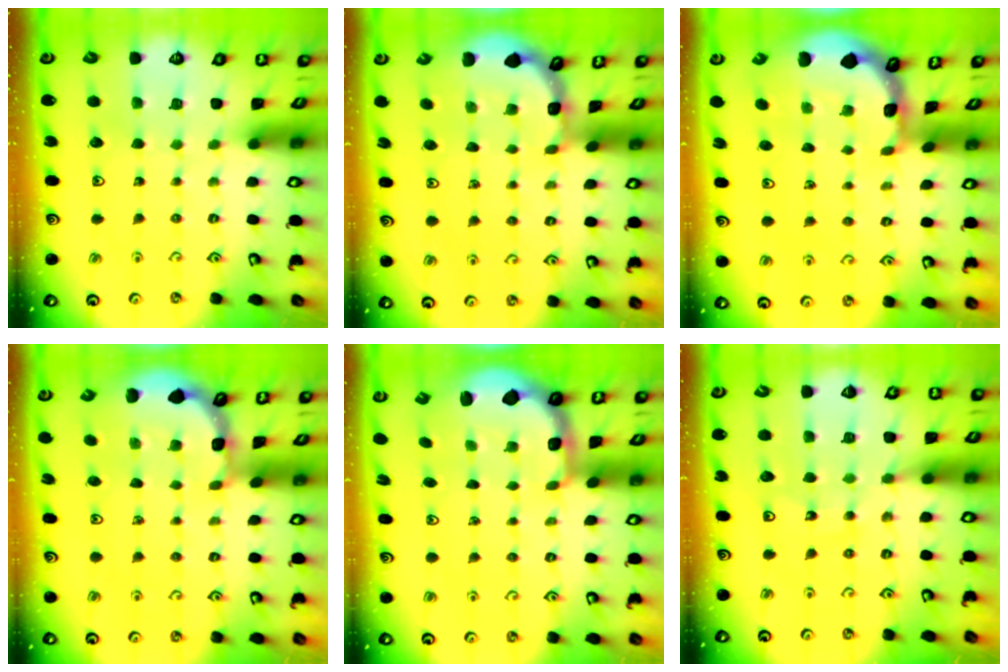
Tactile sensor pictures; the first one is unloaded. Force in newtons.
{"total": 1.7, "press": 1.7, "slide": 0.1}
{"total": 1.5, "press": 1.5, "slide": 0.1}
{"total": 1.5, "press": 1.5, "slide": 0.2}
{"total": 2.5, "press": 1.1, "slide": 2.2}
{"total": 11.4, "press": 10.9, "slide": 3.5}